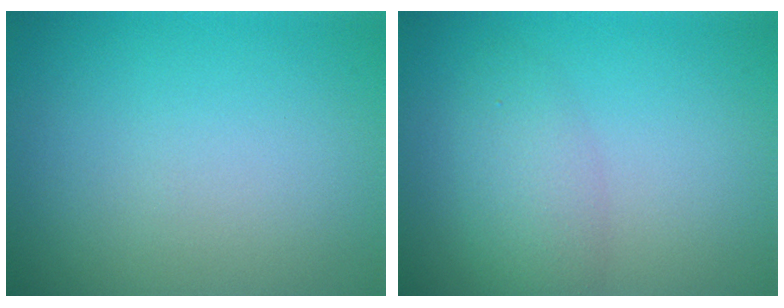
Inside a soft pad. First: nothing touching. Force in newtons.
{"total": 2.9, "press": 2.9, "slide": 0.1}